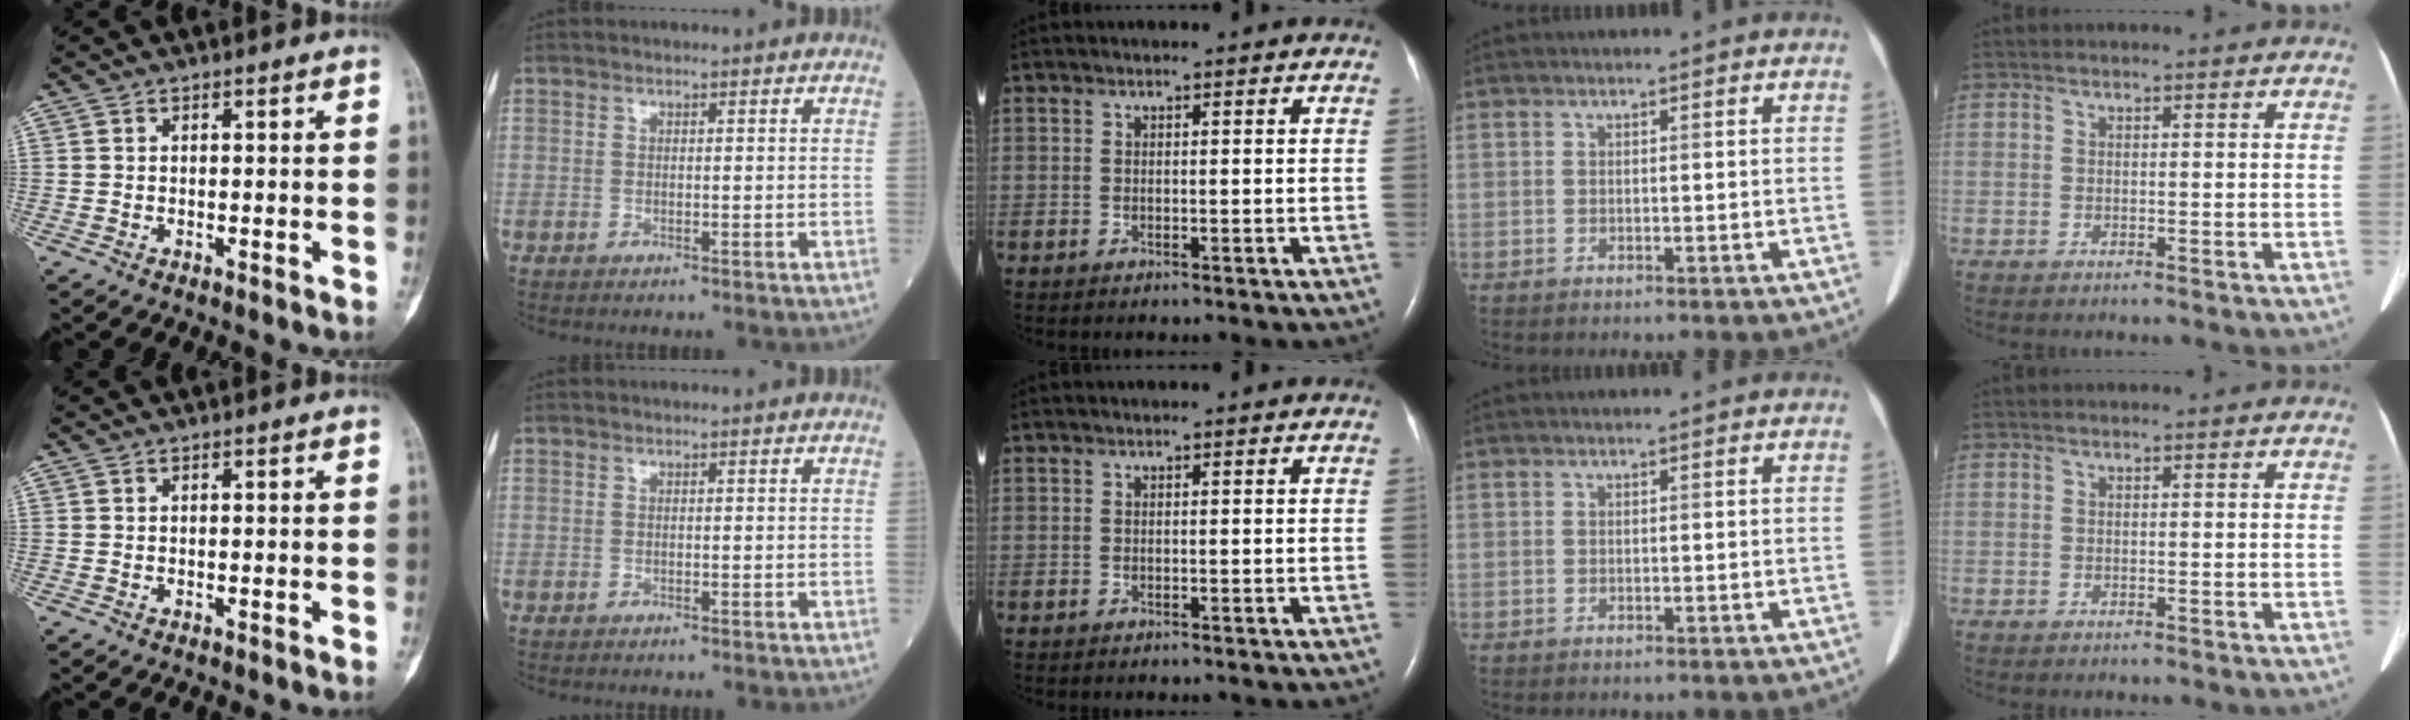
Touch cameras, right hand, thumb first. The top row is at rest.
{}